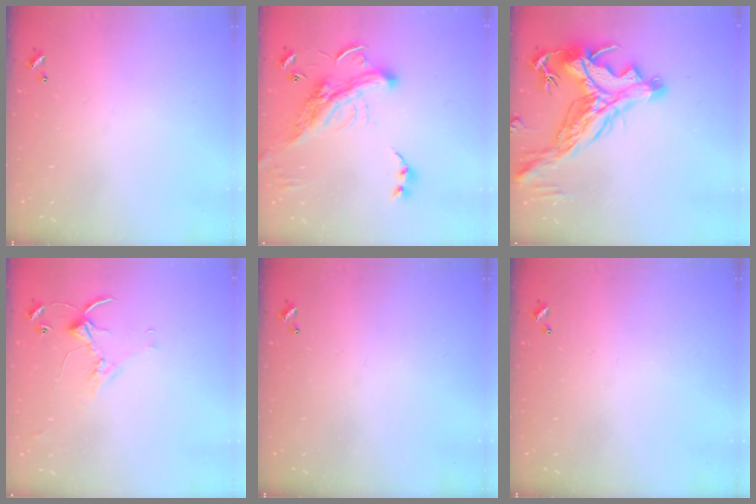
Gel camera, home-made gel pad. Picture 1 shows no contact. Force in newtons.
{"total": 6.7, "press": 6.7, "slide": 1.0}
{"total": 9.1, "press": 8.9, "slide": 2.0}
{"total": 2.8, "press": 2.8, "slide": 0.4}
{"total": 0.0}
{"total": 0.0}